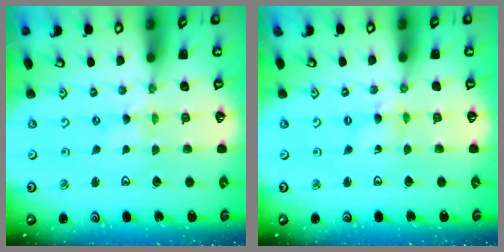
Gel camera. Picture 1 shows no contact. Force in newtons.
{"total": 1.4, "press": 1.4, "slide": 0.1}